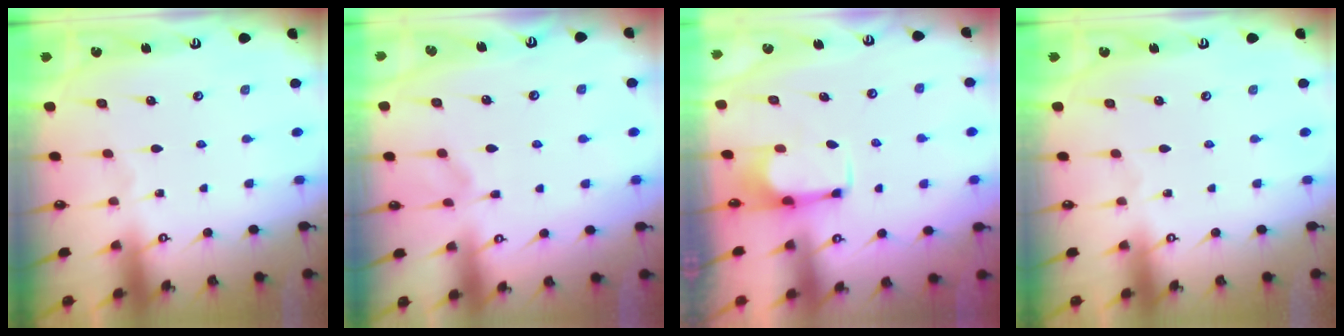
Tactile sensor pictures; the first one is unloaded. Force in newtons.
{"total": 3.8, "press": 3.8, "slide": 0.3}
{"total": 2.6, "press": 2.5, "slide": 0.9}
{"total": 0.0}